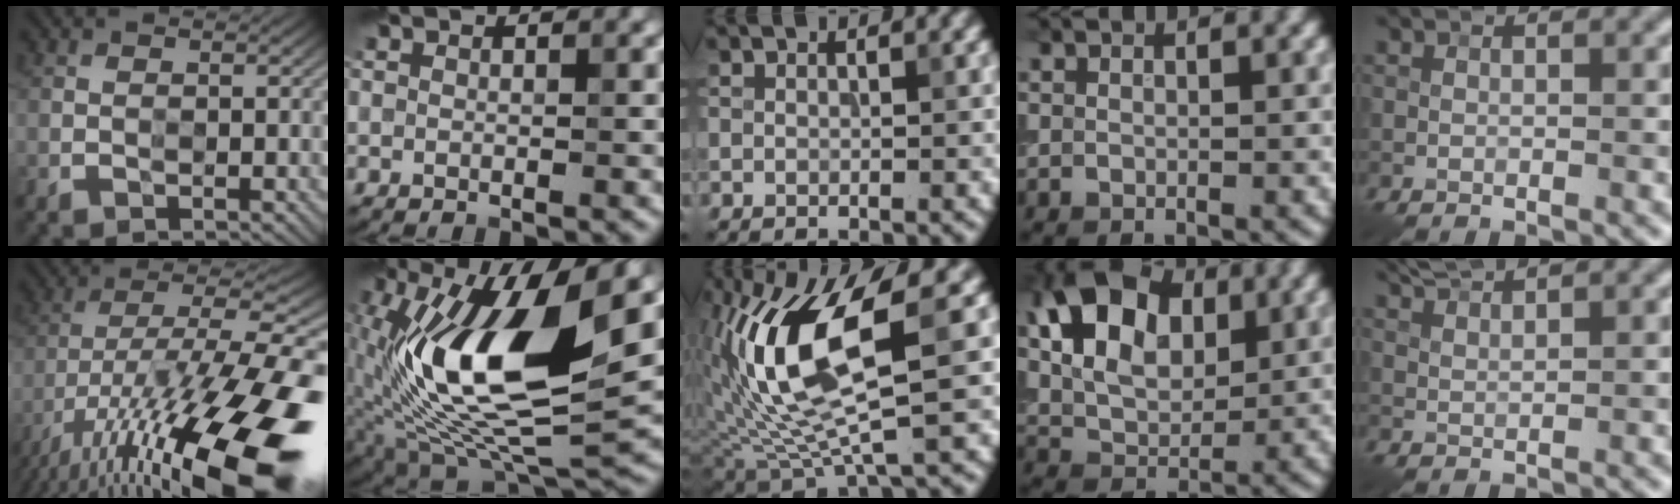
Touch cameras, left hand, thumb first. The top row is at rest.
{"thumb": {"total": 21.2, "force": [-10.8, 6.4, 17.0], "torque": [-0.309, -0.003, -0.184]}, "index": {"total": 15.3, "force": [1.3, 6.4, 13.9], "torque": [-0.254, -0.007, 0.014]}, "middle": {"total": 10.9, "force": [2.1, 3.5, 10.2], "torque": [-0.216, -0.004, 0.043]}, "ring": {"total": 9.4, "force": [2.8, 6.1, 6.7], "torque": [-0.128, 0.009, 0.043]}, "little": {"total": 2.6, "force": [2.2, 0.4, 1.3], "torque": [-0.030, 0.002, 0.041]}}